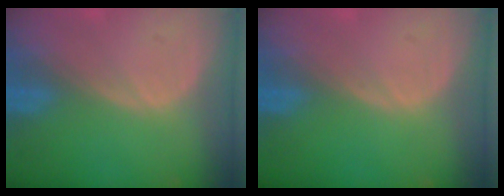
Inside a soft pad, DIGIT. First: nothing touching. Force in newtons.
{"total": 0.0}